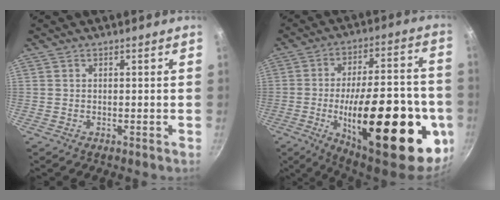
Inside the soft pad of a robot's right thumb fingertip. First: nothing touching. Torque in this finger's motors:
{"motor_torque": [-0.03, 2.51, 2.77, 0.00, 0.45]}